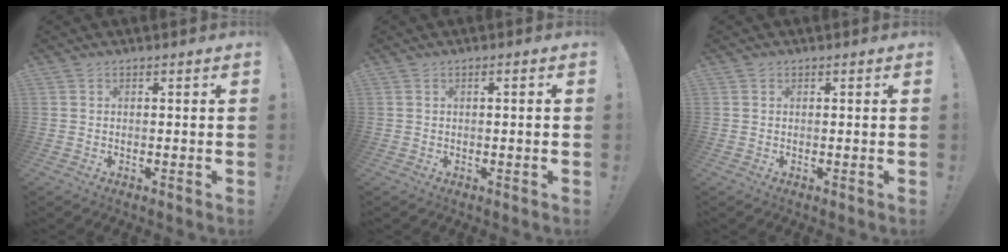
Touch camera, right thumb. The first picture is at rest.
{"total": 2.9, "force": [-0.6, 0.5, 2.7], "torque": [-0.037, 0.006, -0.013]}
{"total": 0.0}